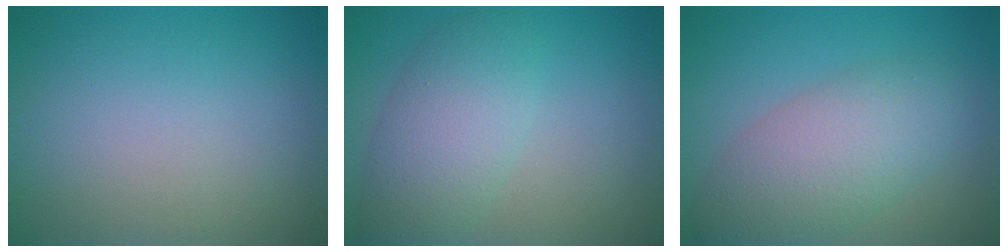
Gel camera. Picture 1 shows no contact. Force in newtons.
{"total": 5.1, "press": 5.1, "slide": 0.1}
{"total": 6.0, "press": 6.0, "slide": 0.2}